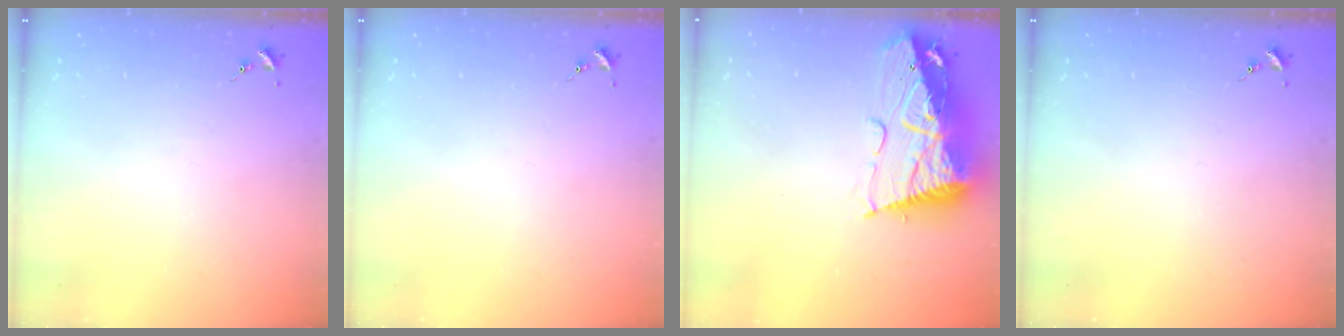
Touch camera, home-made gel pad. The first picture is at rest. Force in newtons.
{"total": 0.0}
{"total": 16.3, "press": 16.1, "slide": 2.0}
{"total": 0.0}